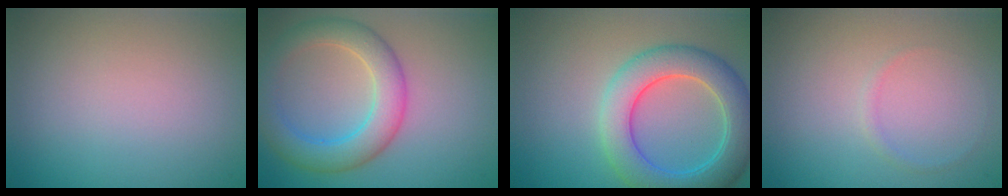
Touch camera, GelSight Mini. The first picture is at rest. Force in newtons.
{"total": 5.2, "press": 5.2, "slide": 0.1}
{"total": 6.8, "press": 6.8, "slide": 0.1}
{"total": 0.6, "press": 0.6, "slide": 0.1}